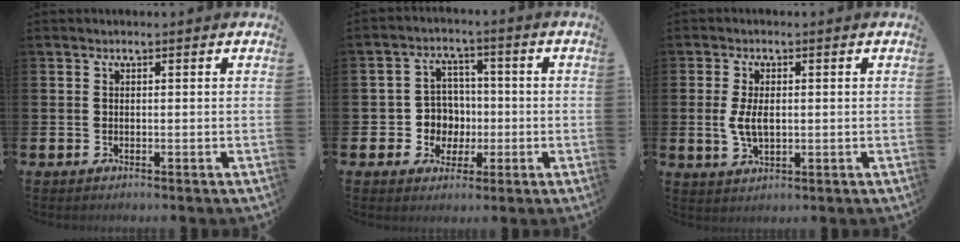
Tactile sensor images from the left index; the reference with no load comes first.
{"total": 5.6, "force": [-0.3, 5.5, 0.9], "torque": [-0.037, 0.005, -0.008]}
{"total": 4.1, "force": [0.2, 2.2, 3.5], "torque": [-0.057, 0.003, 0.001]}